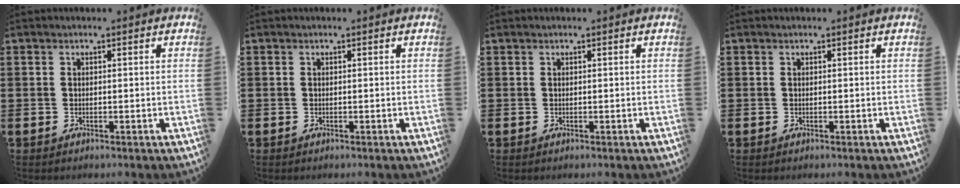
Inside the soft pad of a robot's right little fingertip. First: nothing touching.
{"total": 0.0}
{"total": 0.0}
{"total": 0.0}